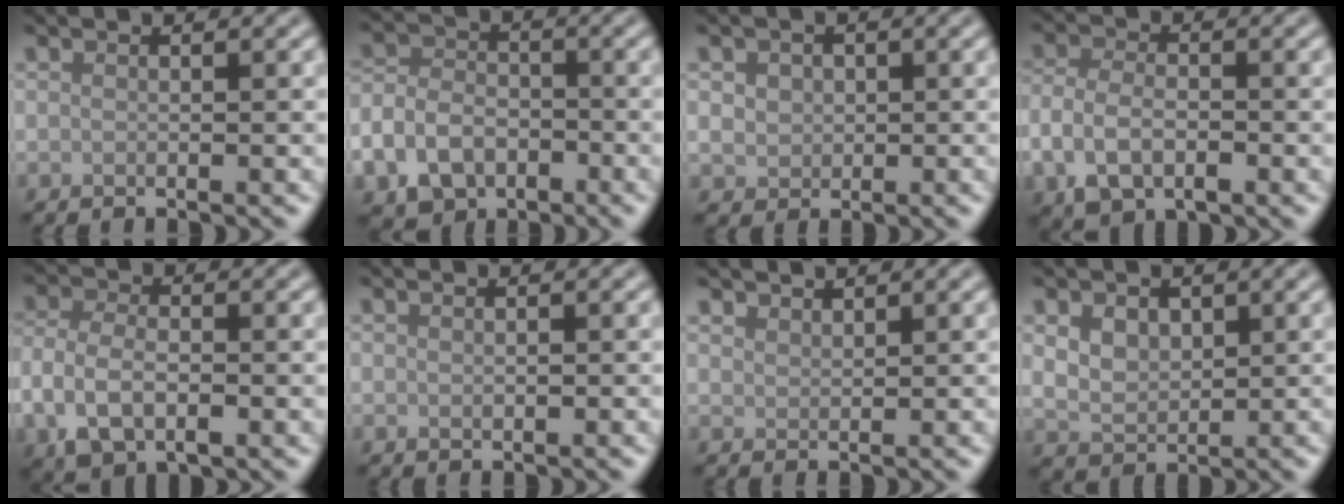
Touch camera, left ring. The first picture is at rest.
{"total": 7.0, "force": [-3.5, 5.0, 3.4], "torque": [-0.056, -0.016, -0.067]}
{"total": 2.4, "force": [0.5, 2.1, 1.2], "torque": [-0.020, 0.007, 0.004]}
{"total": 4.7, "force": [-1.6, 2.9, 3.3], "torque": [-0.070, -0.005, -0.035]}
{"total": 5.1, "force": [-1.4, 3.0, 3.8], "torque": [-0.081, -0.005, -0.030]}
{"total": 0.6, "force": [0.2, 0.4, 0.5], "torque": [-0.007, -0.001, 0.004]}
{"total": 1.5, "force": [1.5, 0.4, 0.1], "torque": [-0.001, 0.002, 0.031]}
{"total": 3.0, "force": [1.0, 2.1, 1.8], "torque": [-0.033, -0.005, 0.022]}